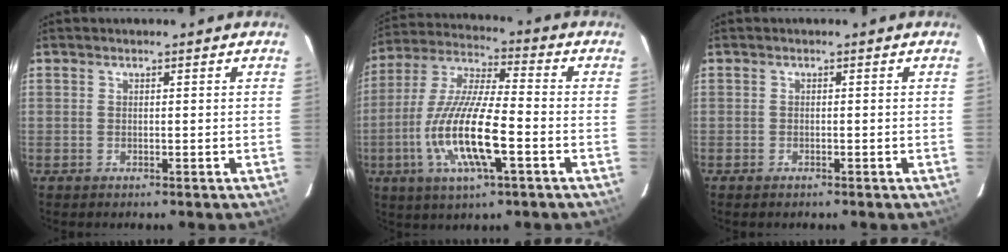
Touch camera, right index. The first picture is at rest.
{"total": 16.3, "force": [-5.1, 3.7, 15.0], "torque": [-0.308, -0.013, -0.100]}
{"total": 0.9, "force": [-0.8, 0.4, 0.4], "torque": [-0.009, -0.002, -0.016]}